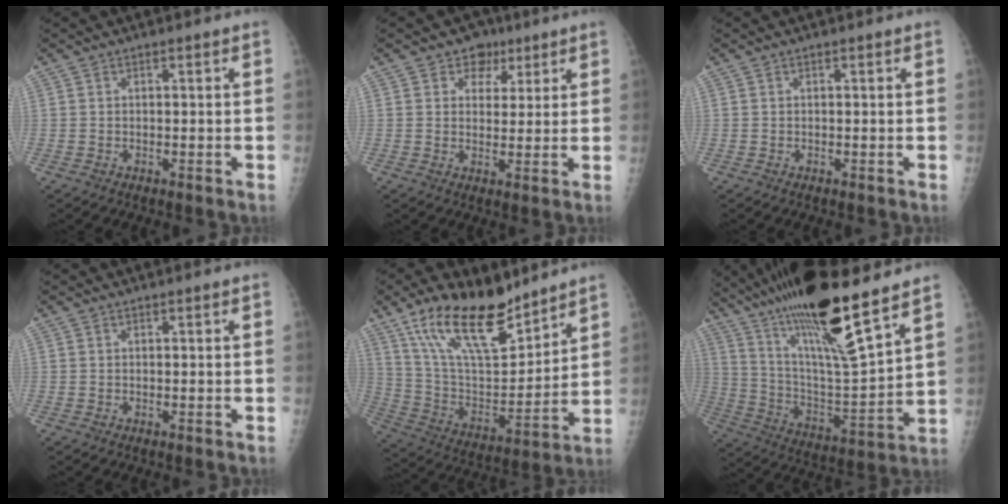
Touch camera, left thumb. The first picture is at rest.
{"total": 5.2, "force": [3.1, 4.1, 1.2], "torque": [0.012, -0.010, 0.043]}
{"total": 0.0}
{"total": 0.0}
{"total": 20.7, "force": [14.5, 7.8, 12.5], "torque": [-0.184, -0.072, 0.267]}
{"total": 23.4, "force": [16.2, 3.1, 16.6], "torque": [-0.278, -0.069, 0.292]}